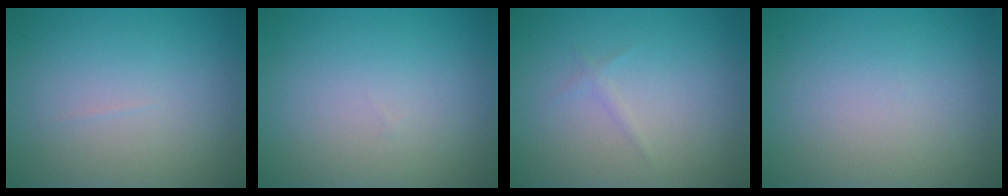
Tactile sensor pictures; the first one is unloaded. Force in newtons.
{"total": 0.0}
{"total": 1.2, "press": 1.2, "slide": 0.2}
{"total": 0.0}